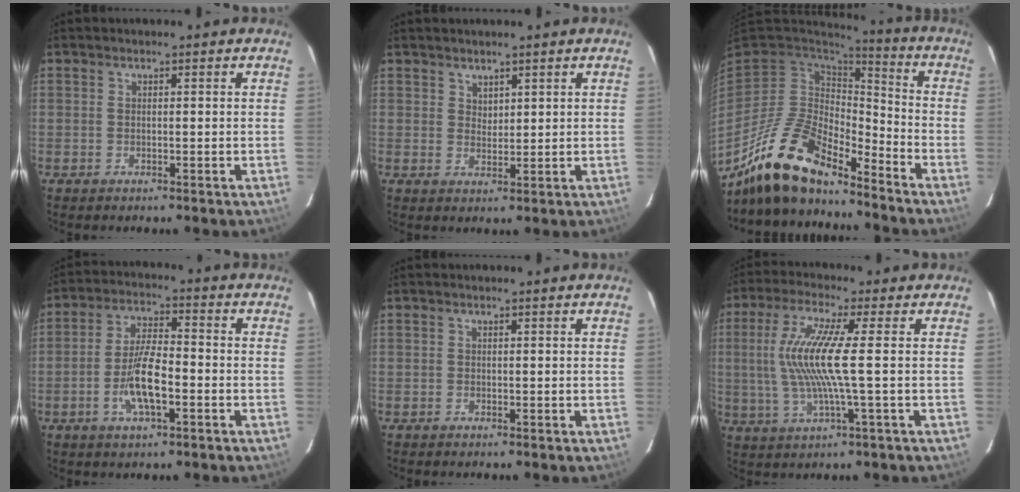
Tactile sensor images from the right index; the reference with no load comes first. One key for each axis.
{"total": 2.1, "fx": 1.7, "fy": 1.2, "fz": 0.3, "tx": 0.001, "ty": 0.001, "tz": 0.031}
{"total": 17.1, "fx": -13.8, "fy": 5.1, "fz": 8.8, "tx": -0.184, "ty": -0.019, "tz": -0.260}
{"total": 8.6, "fx": -3.1, "fy": 2.6, "fz": 7.6, "tx": -0.152, "ty": 0.000, "tz": -0.056}
{"total": 0.0}
{"total": 10.7, "fx": 0.2, "fy": -0.4, "fz": 10.6, "tx": -0.215, "ty": -0.003, "tz": 0.008}